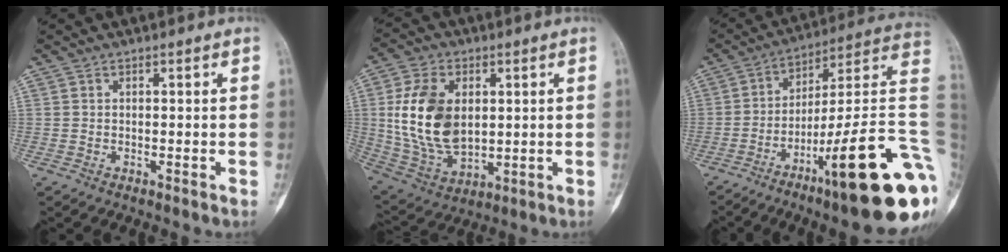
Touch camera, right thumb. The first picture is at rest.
{"total": 16.6, "force": [2.2, 10.6, 12.5], "torque": [-0.223, -0.010, 0.054]}
{"total": 25.7, "force": [-9.0, 3.8, 23.7], "torque": [-0.270, 0.059, -0.134]}